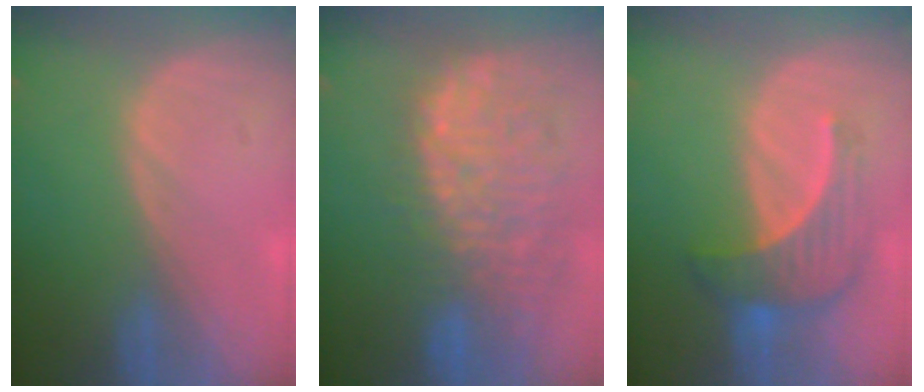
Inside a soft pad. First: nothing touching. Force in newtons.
{"total": 12.7, "press": 11.1, "slide": 6.1}
{"total": 7.4, "press": 6.8, "slide": 2.8}